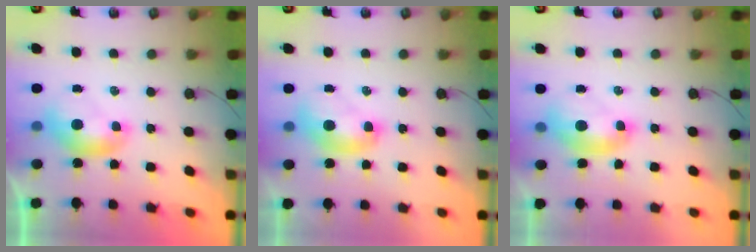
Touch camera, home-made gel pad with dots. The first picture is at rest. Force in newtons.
{"total": 2.0, "press": 2.0, "slide": 0.2}
{"total": 2.3, "press": 2.3, "slide": 0.6}